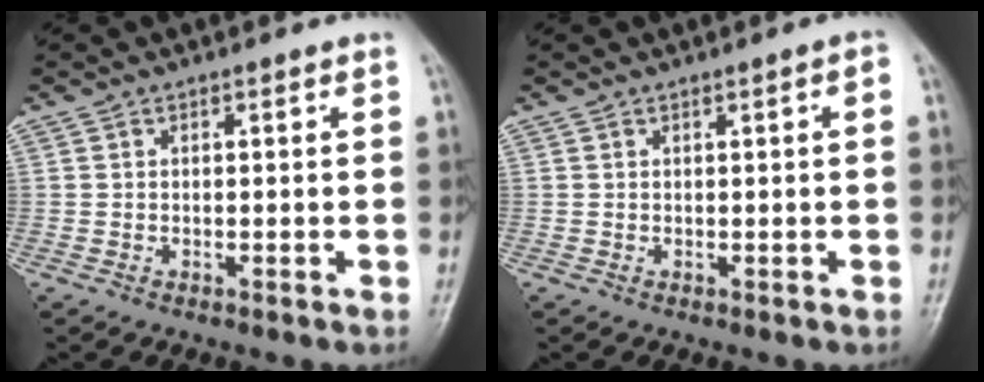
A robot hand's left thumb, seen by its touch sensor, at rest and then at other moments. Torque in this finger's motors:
{"motor_torque": [-0.26, 0.02, 0.11, 0.24, 0.03]}